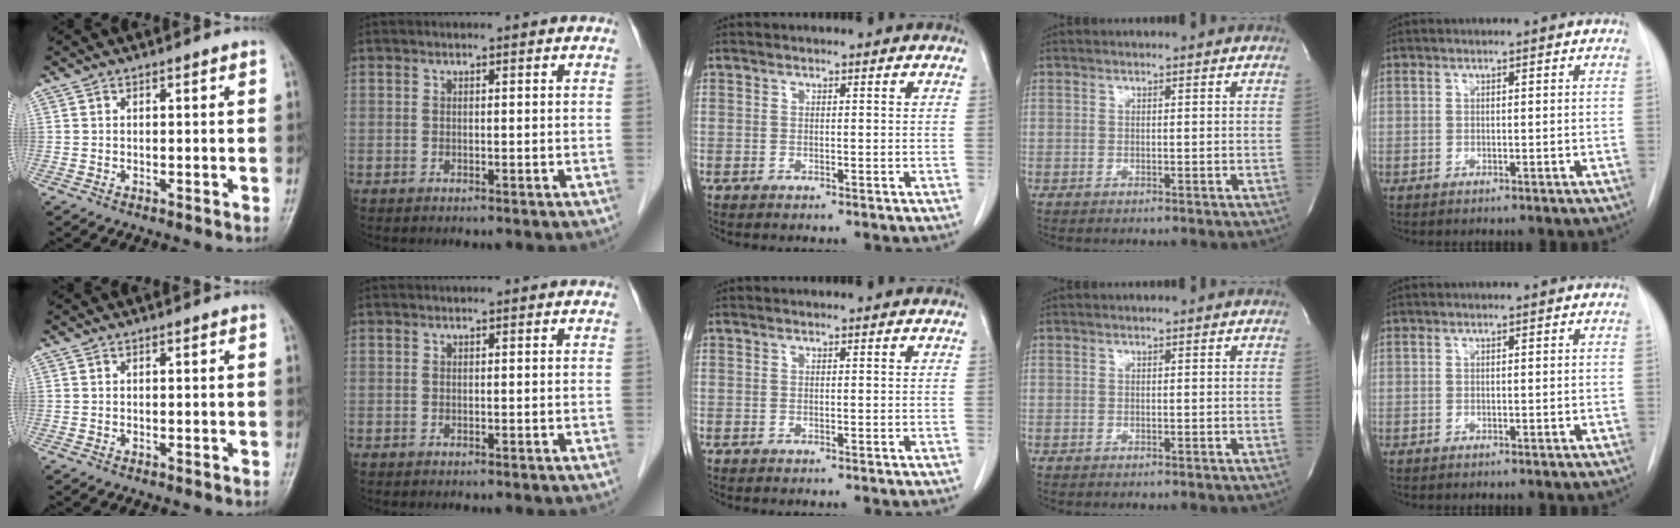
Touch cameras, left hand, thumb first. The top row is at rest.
{}